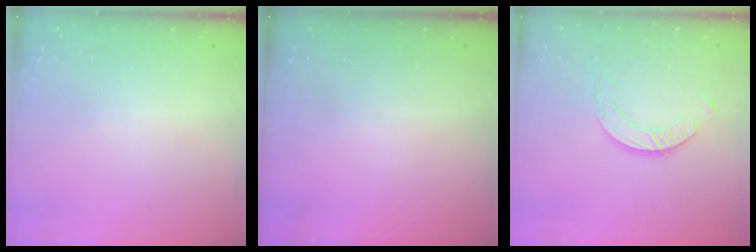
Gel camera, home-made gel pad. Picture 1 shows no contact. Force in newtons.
{"total": 0.0}
{"total": 2.5, "press": 2.5, "slide": 0.3}